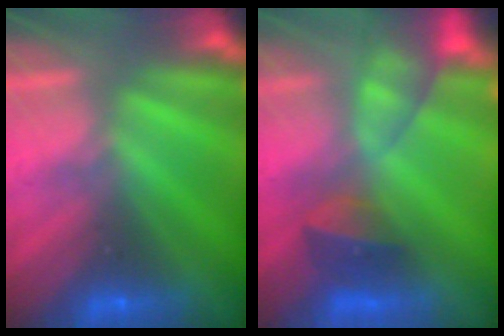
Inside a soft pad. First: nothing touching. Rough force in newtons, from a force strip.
{"total": 9.7}